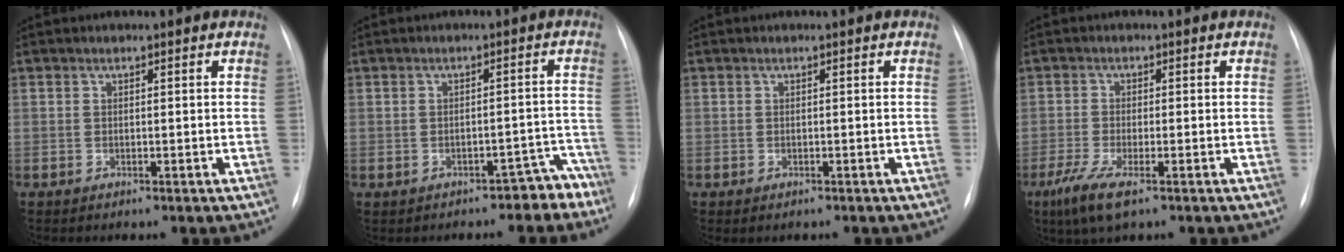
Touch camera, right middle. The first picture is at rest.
{"total": 3.8, "force": [-3.1, 1.8, 1.1], "torque": [-0.003, 0.035, -0.033]}
{"total": 0.7, "force": [-0.5, 0.4, 0.3], "torque": [-0.008, -0.001, -0.005]}
{"total": 5.5, "force": [-3.2, 1.1, 4.3], "torque": [-0.101, -0.017, -0.060]}